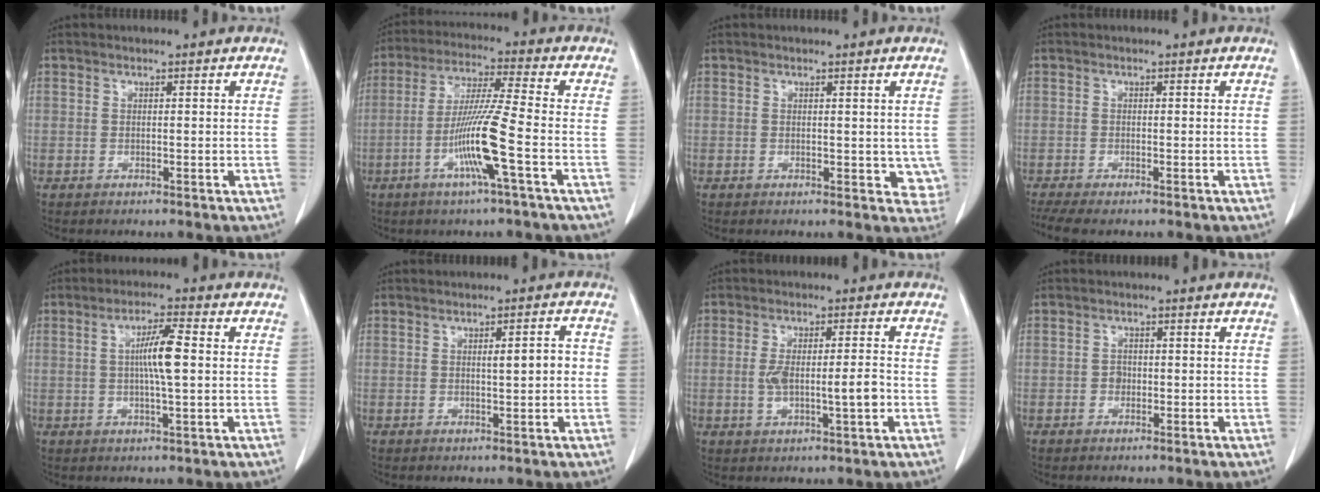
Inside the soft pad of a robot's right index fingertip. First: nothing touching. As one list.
[{"total": 10.7, "force": [-3.7, -1.1, 10.0], "torque": [-0.196, -0.009, -0.074]}, {"total": 3.7, "force": [0.3, 2.6, 2.5], "torque": [-0.005, -0.004, 0.005]}, {"total": 4.5, "force": [-3.6, 0.6, 2.6], "torque": [-0.048, -0.010, -0.062]}, {"total": 6.0, "force": [0.4, 0.2, 6.0], "torque": [-0.109, 0.000, 0.005]}, {"total": 3.3, "force": [-0.1, 0.6, 3.2], "torque": [-0.050, 0.006, 0.000]}, {"total": 6.3, "force": [-1.0, 1.3, 6.1], "torque": [-0.118, 0.006, -0.012]}, {"total": 1.3, "force": [-0.4, 1.1, 0.6], "torque": [-0.006, 0.006, -0.006]}]